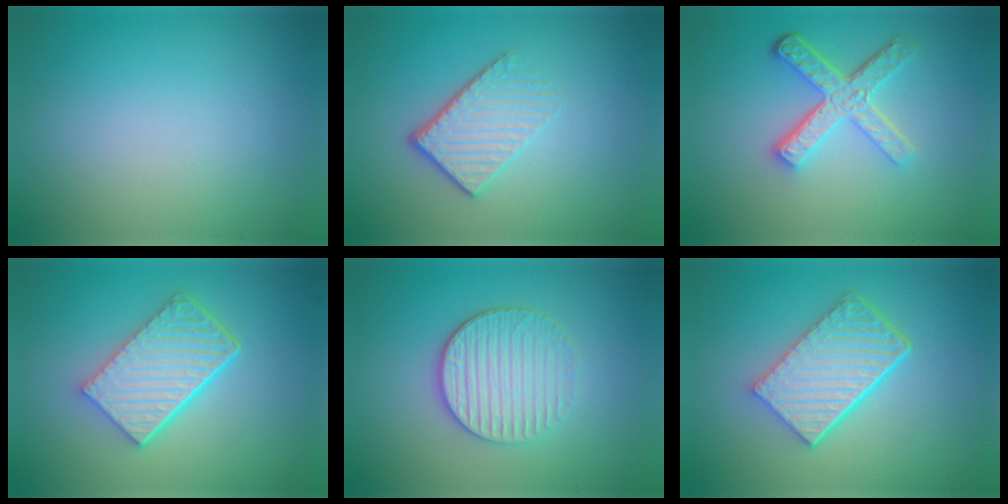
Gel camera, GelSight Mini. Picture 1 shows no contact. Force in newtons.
{"total": 4.1, "press": 2.8, "slide": 3.0}
{"total": 4.9, "press": 3.6, "slide": 3.3}
{"total": 6.1, "press": 4.4, "slide": 4.2}
{"total": 4.0, "press": 3.4, "slide": 2.0}
{"total": 6.2, "press": 4.5, "slide": 4.3}